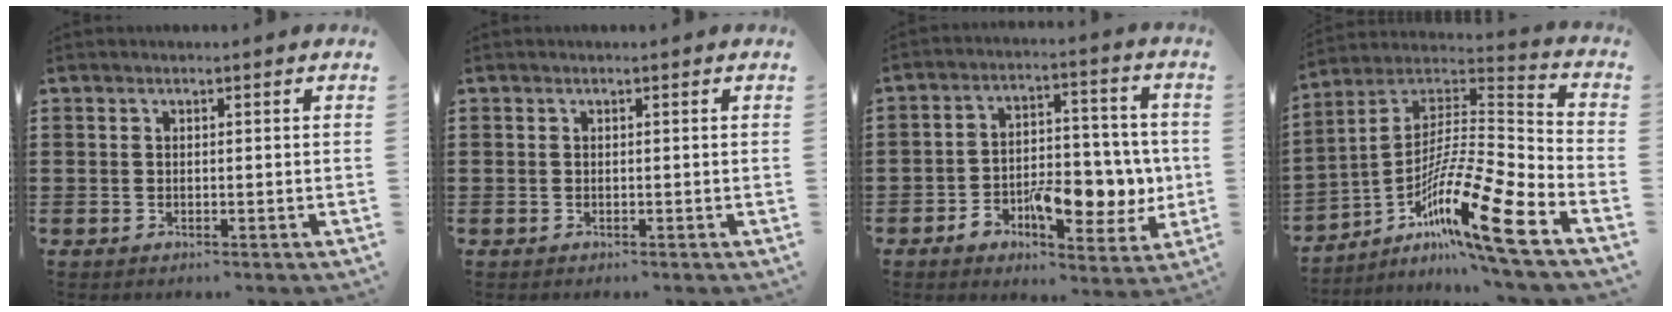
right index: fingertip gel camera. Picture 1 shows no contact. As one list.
[{"total": 0.0}, {"total": 10.4, "force": [-3.1, 6.1, 7.8], "torque": [-0.111, 0.011, -0.050]}, {"total": 15.3, "force": [-9.2, 1.3, 12.2], "torque": [-0.225, 0.001, -0.172]}]